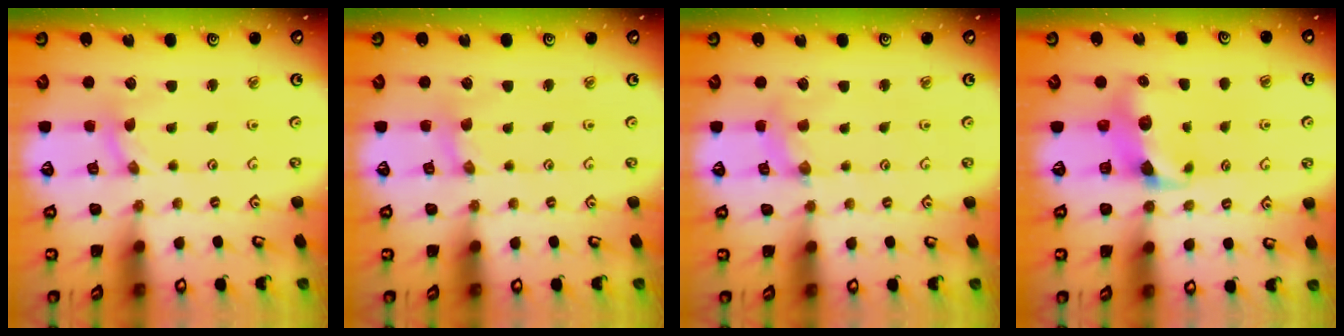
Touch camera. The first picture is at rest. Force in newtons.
{"total": 0.8, "press": 0.8, "slide": 0.2}
{"total": 2.3, "press": 2.2, "slide": 0.3}
{"total": 7.0, "press": 7.0, "slide": 0.7}